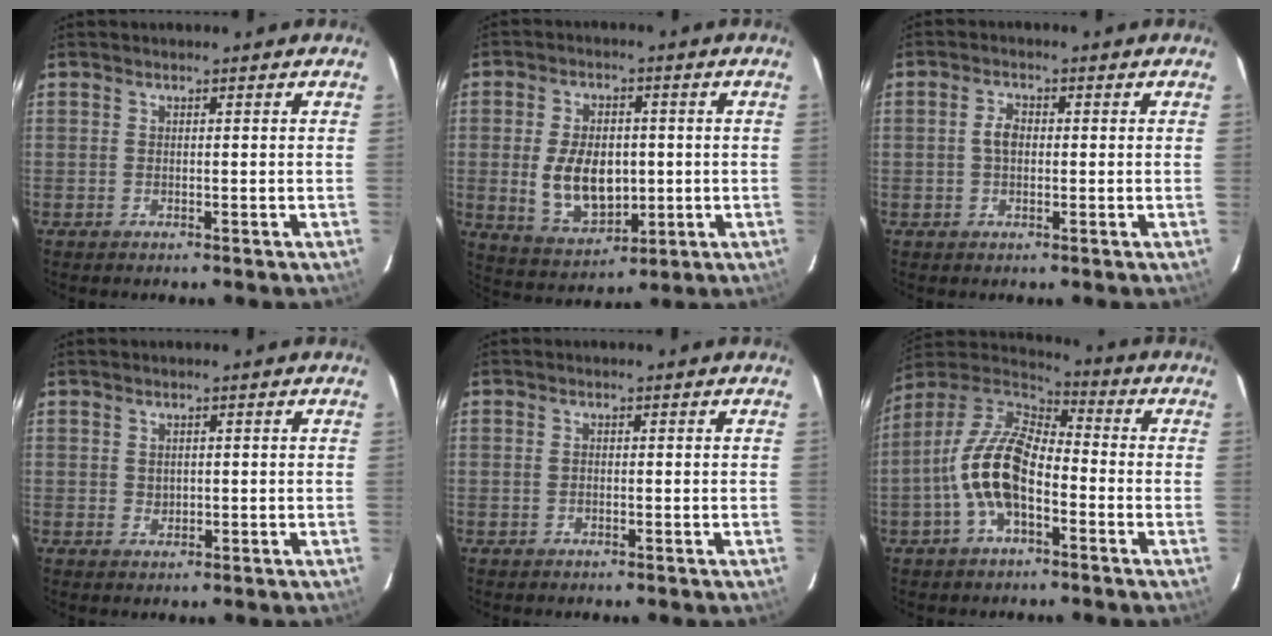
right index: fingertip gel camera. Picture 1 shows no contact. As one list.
[{"total": 11.7, "force": [-0.6, 7.3, 9.1], "torque": [-0.184, -0.001, 0.007]}, {"total": 3.0, "force": [0.0, 2.0, 2.2], "torque": [-0.044, 0.008, 0.001]}, {"total": 1.4, "force": [0.5, 1.3, 0.5], "torque": [-0.005, 0.004, 0.010]}, {"total": 0.7, "force": [-0.1, 0.6, 0.4], "torque": [-0.006, 0.002, -0.002]}, {"total": 14.3, "force": [-4.1, 6.9, 11.8], "torque": [-0.239, 0.009, -0.082]}]